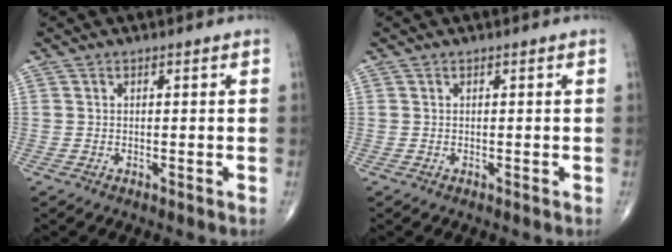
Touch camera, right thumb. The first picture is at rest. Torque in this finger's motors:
{"motor_torque": [0.00, 0.00, 0.00, 0.00, 0.02]}